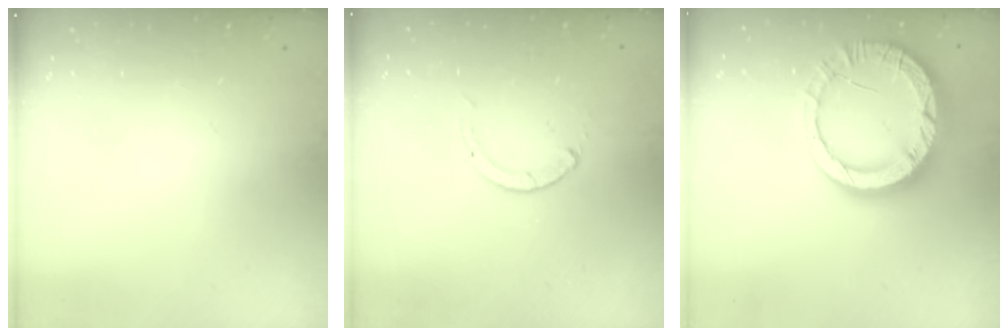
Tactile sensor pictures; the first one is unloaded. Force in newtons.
{"total": 0.0}
{"total": 15.1, "press": 15.1, "slide": 1.4}